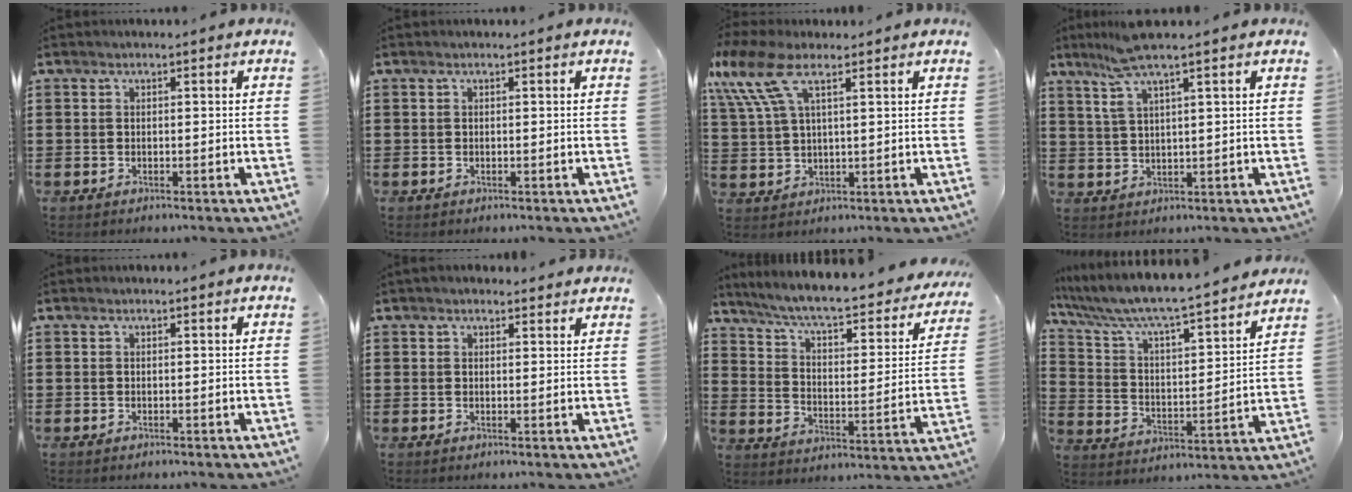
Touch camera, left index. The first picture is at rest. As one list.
[{"total": 0.0}, {"total": 8.9, "force": [4.9, 3.5, 6.6], "torque": [-0.162, 0.000, 0.086]}, {"total": 5.9, "force": [4.0, 0.0, 4.4], "torque": [-0.103, -0.006, 0.069]}, {"total": 0.0}, {"total": 1.6, "force": [1.5, 0.4, 0.3], "torque": [-0.009, 0.003, 0.031]}, {"total": 6.7, "force": [5.6, 0.5, 3.6], "torque": [-0.095, -0.044, 0.091]}, {"total": 6.5, "force": [5.9, 0.2, 2.7], "torque": [-0.083, -0.053, 0.091]}]